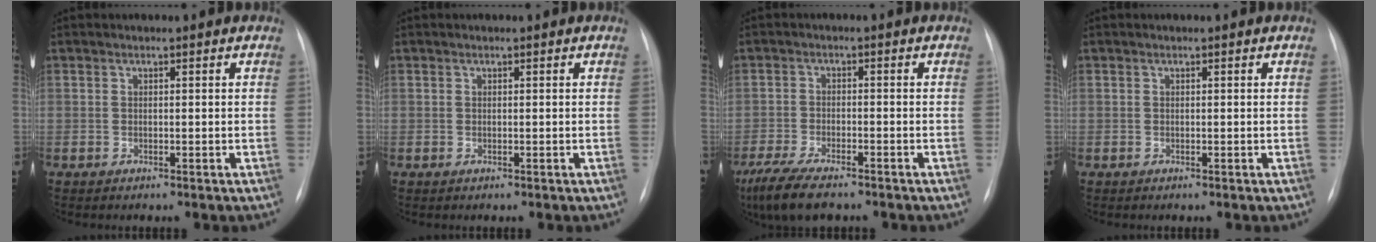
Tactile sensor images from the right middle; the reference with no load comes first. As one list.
[{"total": 0.0}, {"total": 9.0, "force": [-6.9, 2.2, 5.4], "torque": [-0.102, -0.023, -0.116]}, {"total": 0.0}]